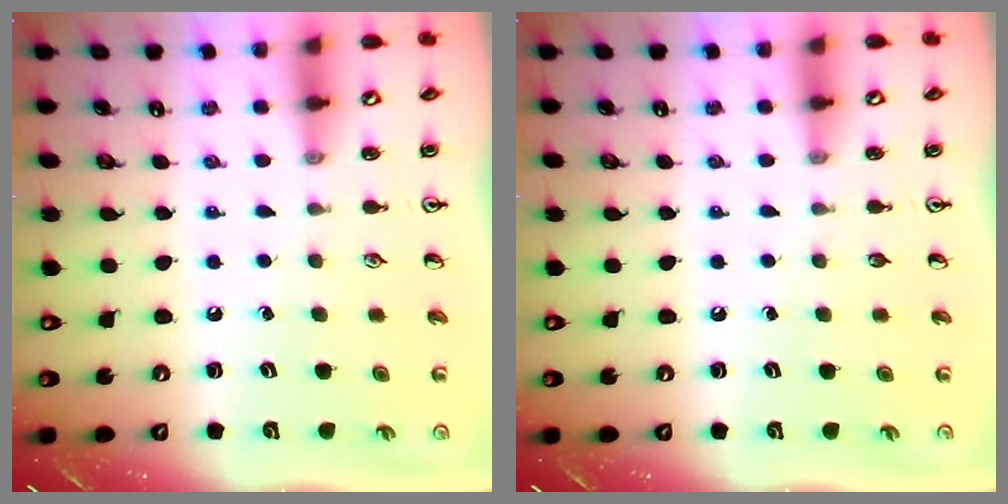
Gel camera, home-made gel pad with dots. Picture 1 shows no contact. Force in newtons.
{"total": 0.0}